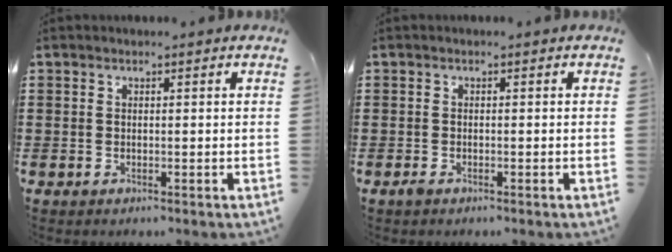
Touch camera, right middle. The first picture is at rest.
{"total": 0.7, "force": [-0.5, 0.3, 0.3], "torque": [-0.009, -0.003, -0.010]}